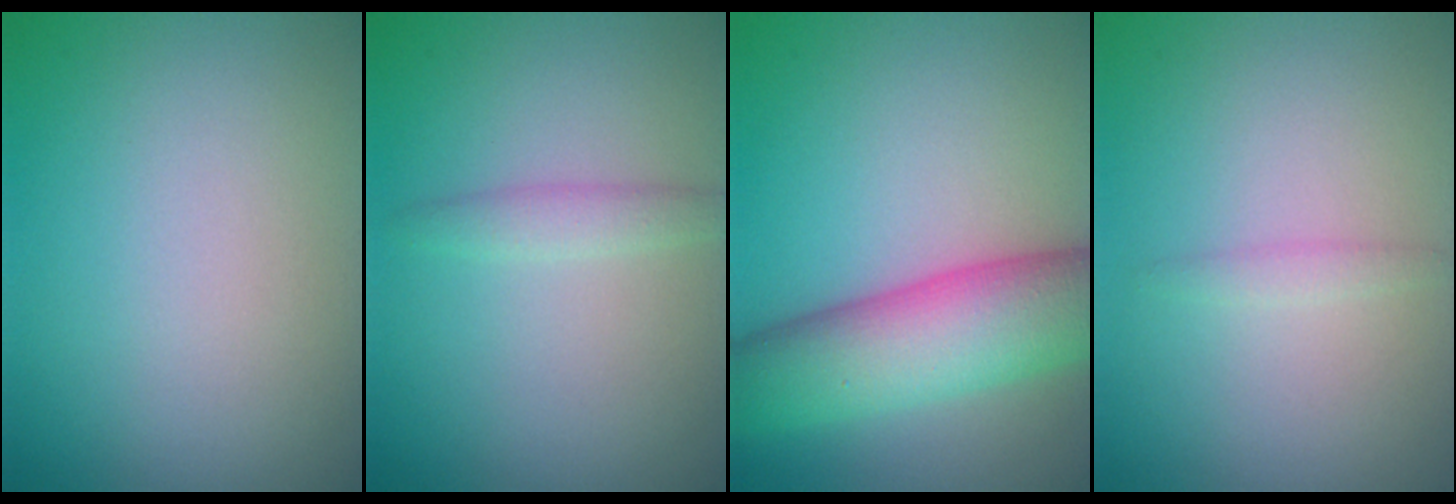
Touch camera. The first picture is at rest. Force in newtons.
{"total": 1.4, "press": 1.4, "slide": 0.0}
{"total": 8.6, "press": 8.6, "slide": 0.4}
{"total": 0.9, "press": 0.9, "slide": 0.0}